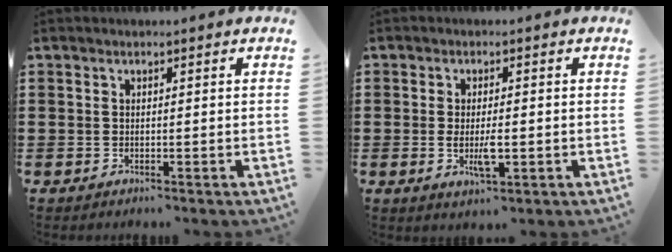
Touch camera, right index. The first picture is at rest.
{"total": 4.2, "force": [-0.8, 1.3, 3.9], "torque": [-0.073, -0.002, -0.015]}